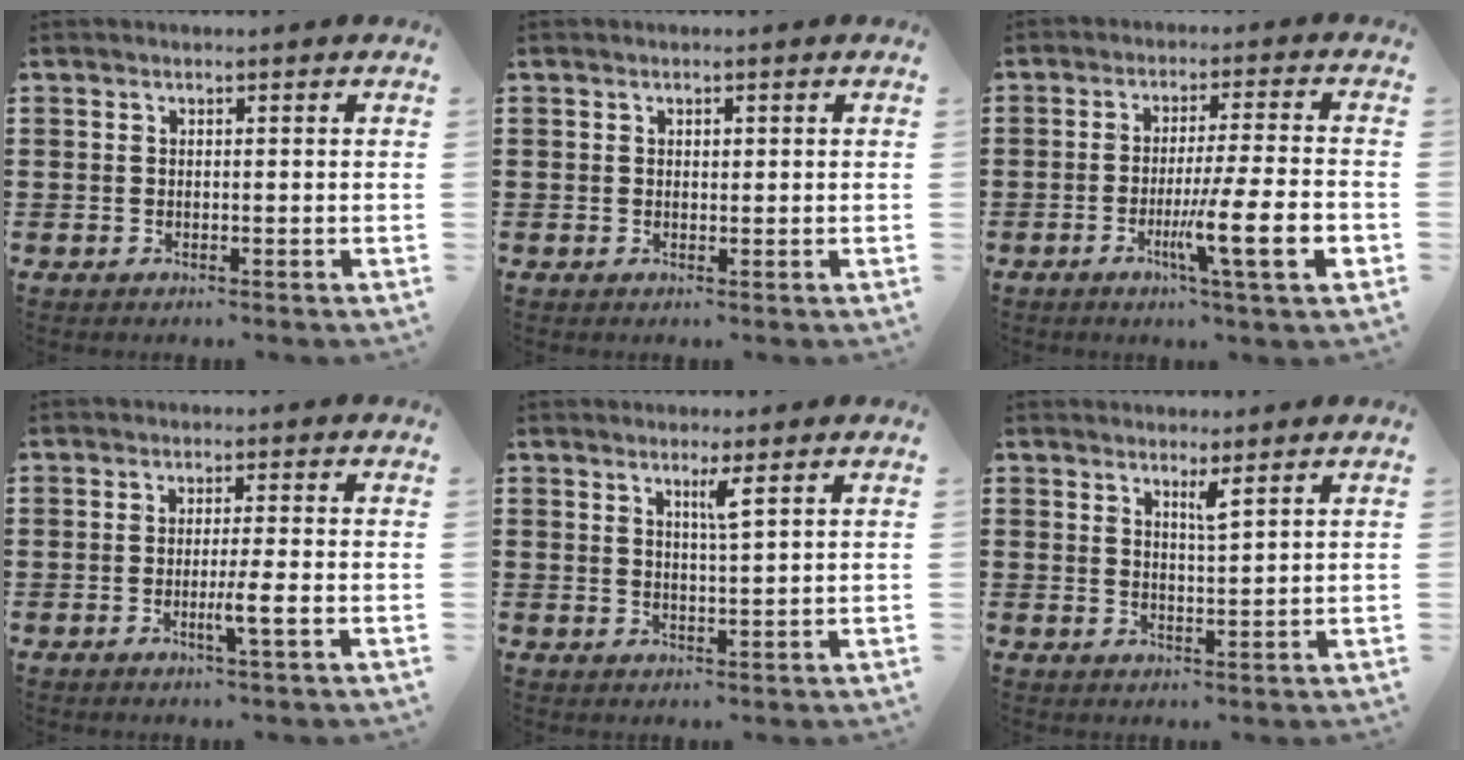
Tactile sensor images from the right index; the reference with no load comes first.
{"total": 0.6, "force": [0.2, 0.4, 0.4], "torque": [-0.008, 0.002, 0.004]}
{"total": 11.1, "force": [-3.6, 0.6, 10.5], "torque": [-0.192, -0.015, -0.066]}
{"total": 3.9, "force": [-1.3, -0.3, 3.7], "torque": [-0.061, -0.012, -0.025]}
{"total": 2.7, "force": [1.5, -0.2, 2.2], "torque": [-0.038, -0.009, 0.023]}
{"total": 2.4, "force": [1.7, 0.0, 1.6], "torque": [-0.026, -0.007, 0.028]}